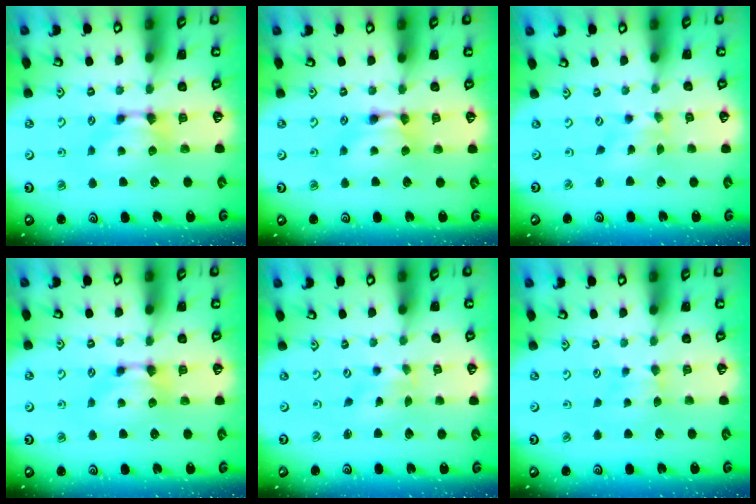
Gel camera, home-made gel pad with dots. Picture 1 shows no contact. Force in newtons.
{"total": 1.7, "press": 1.6, "slide": 0.2}
{"total": 2.8, "press": 2.6, "slide": 1.0}
{"total": 0.0}
{"total": 2.8, "press": 2.6, "slide": 1.0}
{"total": 2.6, "press": 2.6, "slide": 0.5}